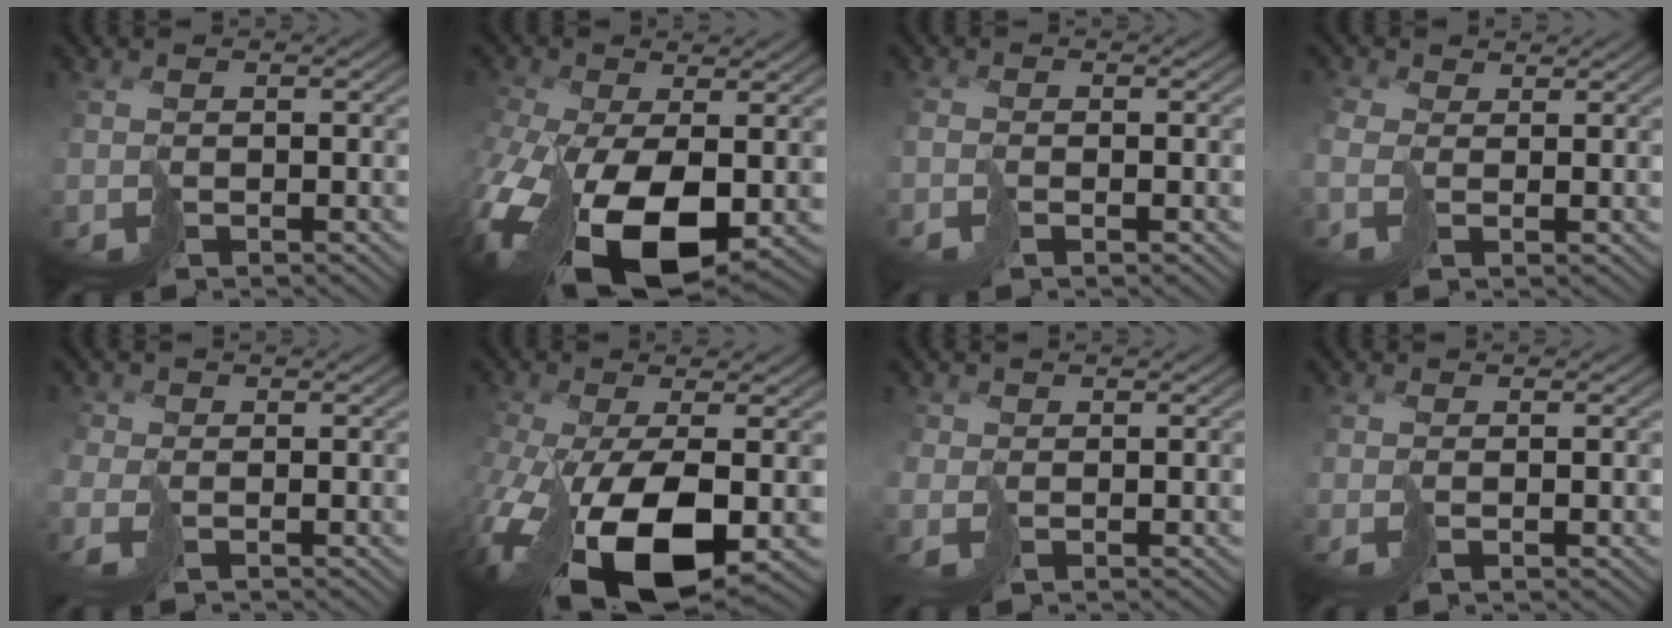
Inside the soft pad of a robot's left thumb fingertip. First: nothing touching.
{"total": 17.2, "force": [-6.0, 9.1, 13.3], "torque": [-0.309, -0.053, -0.079]}
{"total": 1.2, "force": [-0.7, 0.3, 0.9], "torque": [-0.024, -0.001, -0.020]}
{"total": 3.0, "force": [0.3, 2.0, 2.3], "torque": [-0.077, 0.004, -0.001]}
{"total": 2.0, "force": [-0.7, 1.2, 1.4], "torque": [-0.045, -0.004, -0.020]}
{"total": 16.8, "force": [-6.4, 7.4, 13.7], "torque": [-0.303, -0.048, -0.089]}
{"total": 1.1, "force": [0.2, 0.8, 0.7], "torque": [-0.027, -0.008, 0.004]}
{"total": 1.3, "force": [0.1, 0.1, 1.3], "torque": [-0.029, -0.003, 0.002]}